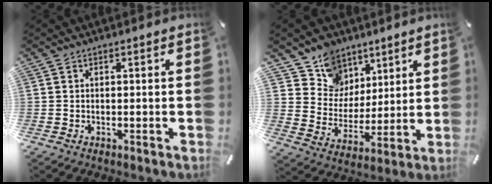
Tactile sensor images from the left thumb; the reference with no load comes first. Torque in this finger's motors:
{"motor_torque": [0.03, -0.15, -0.34, -0.46, -0.06]}